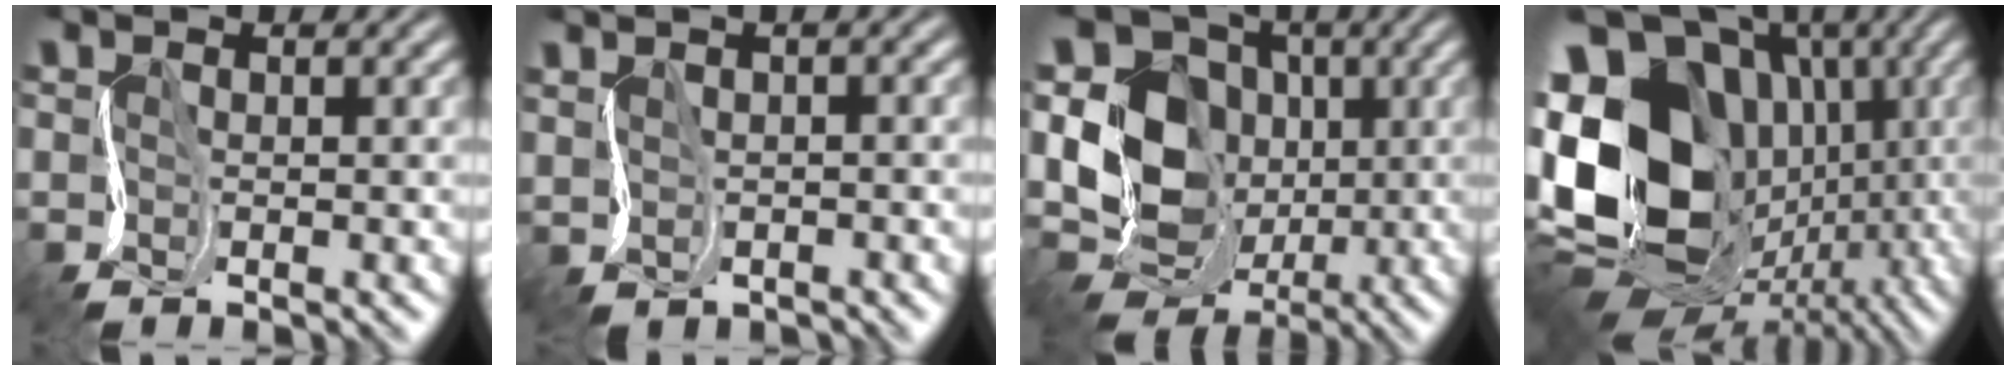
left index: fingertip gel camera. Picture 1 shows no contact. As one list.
[{"total": 1.2, "force": [-0.4, -0.9, -0.6], "torque": [0.001, -0.012, 0.003]}, {"total": 12.4, "force": [0.3, 10.9, 5.8], "torque": [-0.138, -0.002, -0.011]}, {"total": 17.5, "force": [0.3, 14.0, 10.4], "torque": [-0.214, -0.017, 0.034]}]